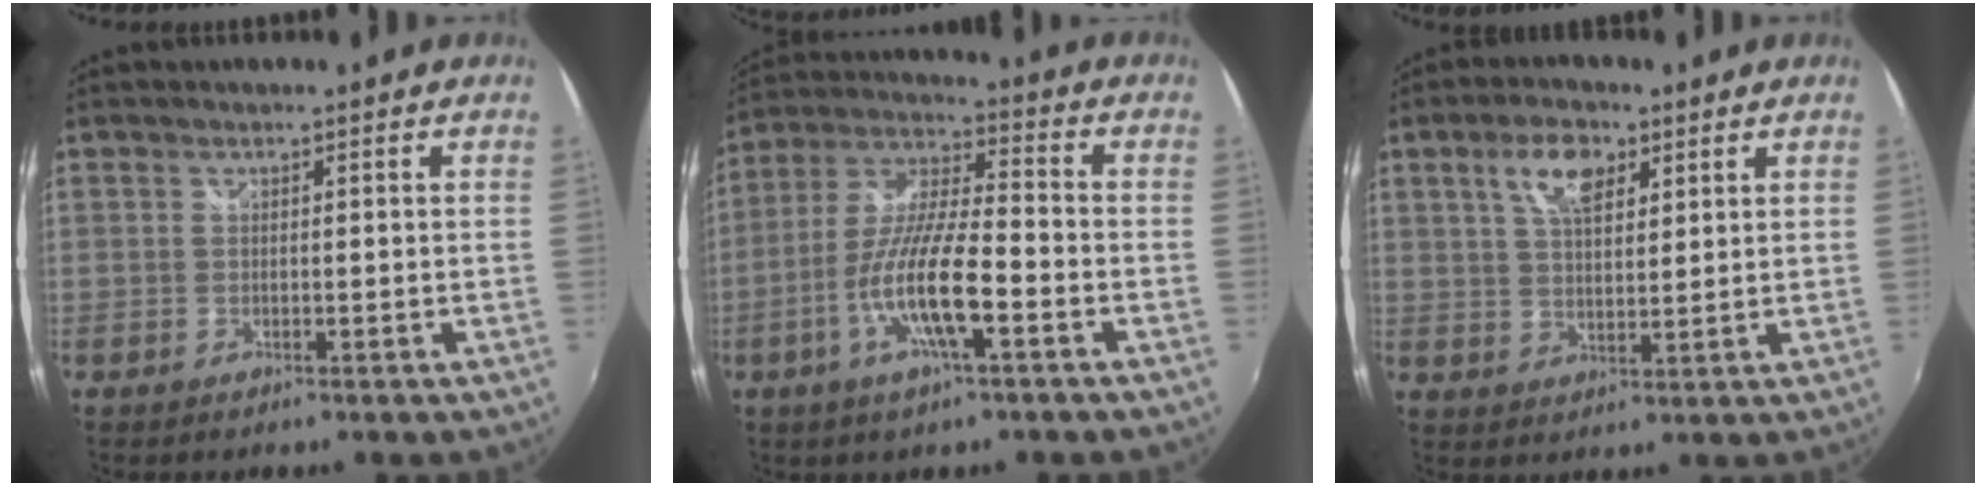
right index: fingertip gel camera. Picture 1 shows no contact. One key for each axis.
{"total": 13.4, "fx": -5.3, "fy": 2.4, "fz": 12.1, "tx": -0.245, "ty": -0.007, "tz": -0.102}
{"total": 7.2, "fx": 3.6, "fy": 3.5, "fz": 5.2, "tx": -0.091, "ty": 0.016, "tz": 0.065}